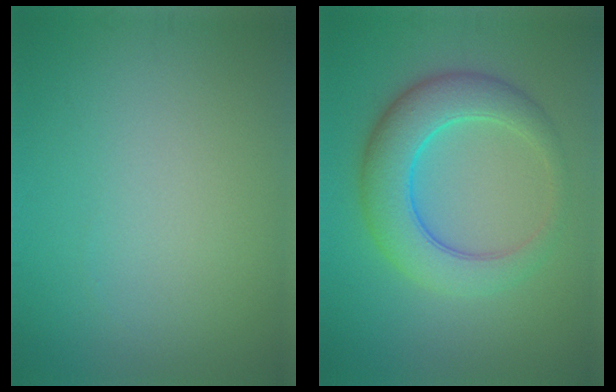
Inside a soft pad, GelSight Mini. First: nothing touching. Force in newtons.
{"total": 6.5, "press": 6.5, "slide": 0.1}